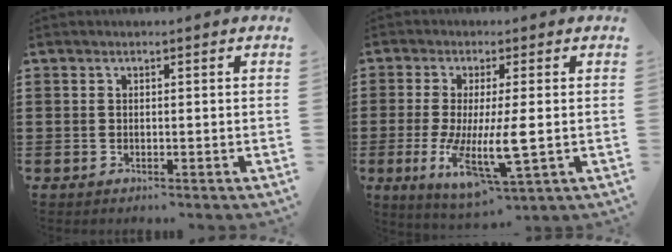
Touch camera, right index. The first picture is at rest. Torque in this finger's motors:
{"motor_torque": [2.14, 0.00, 0.42, 0.21]}